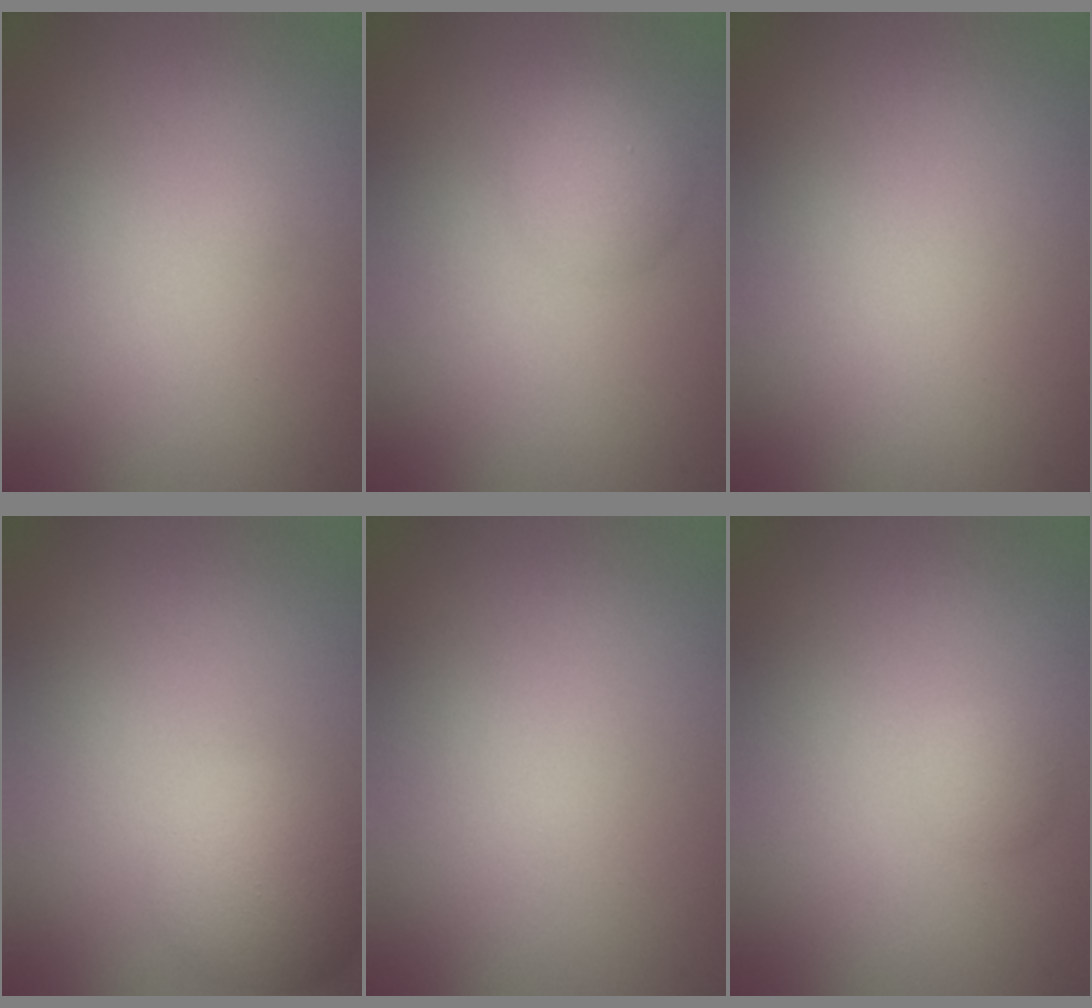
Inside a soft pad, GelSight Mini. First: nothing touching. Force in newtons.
{"total": 2.6, "press": 2.6, "slide": 0.1}
{"total": 0.0}
{"total": 4.3, "press": 4.3, "slide": 0.2}
{"total": 0.0}
{"total": 1.1, "press": 1.1, "slide": 0.1}